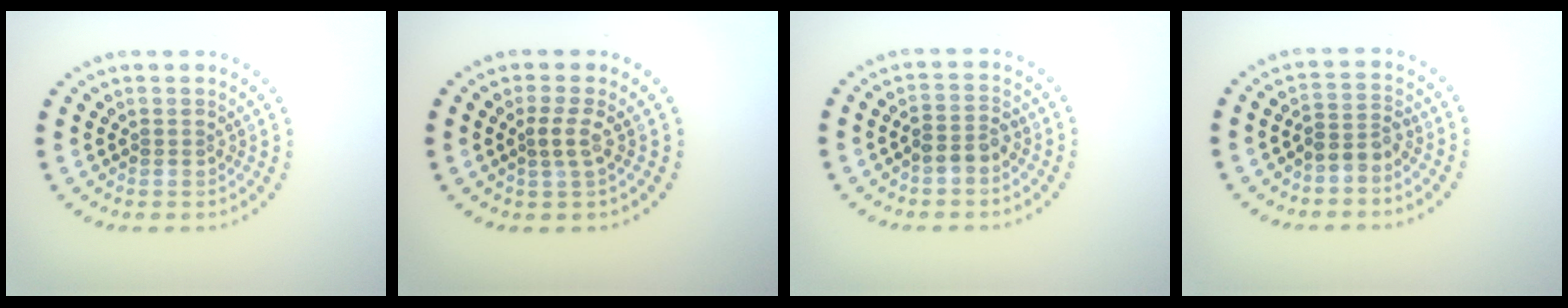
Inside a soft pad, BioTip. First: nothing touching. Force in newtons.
{"total": 1.6, "press": 1.2, "slide": 1.0}
{"total": 2.1, "press": 2.0, "slide": 0.8}
{"total": 2.2, "press": 1.8, "slide": 1.2}